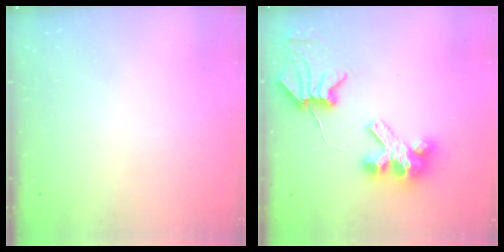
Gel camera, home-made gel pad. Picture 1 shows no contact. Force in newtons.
{"total": 9.0, "press": 8.9, "slide": 1.1}